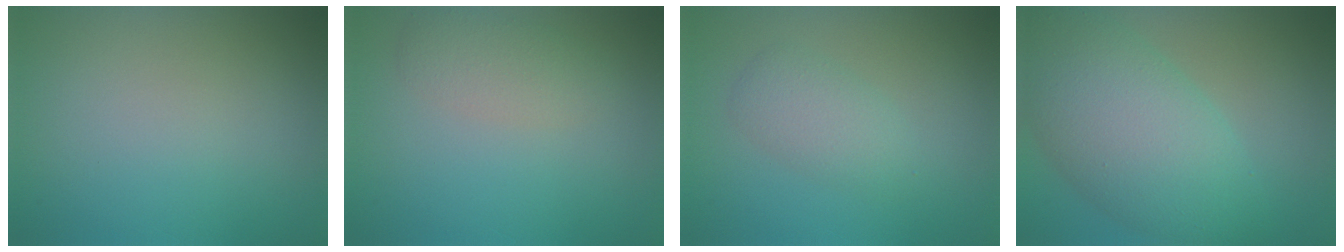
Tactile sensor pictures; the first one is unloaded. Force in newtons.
{"total": 2.3, "press": 2.3, "slide": 0.1}
{"total": 2.7, "press": 2.7, "slide": 0.1}
{"total": 9.1, "press": 9.1, "slide": 0.1}